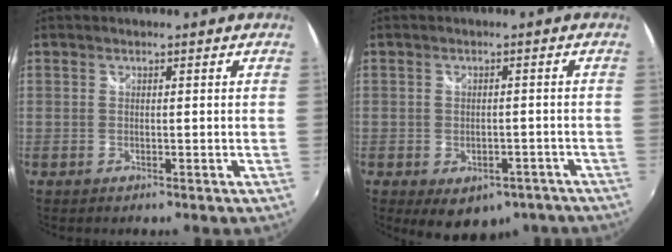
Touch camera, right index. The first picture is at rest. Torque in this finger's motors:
{"motor_torque": [1.19, -0.95, 0.42, 0.08]}